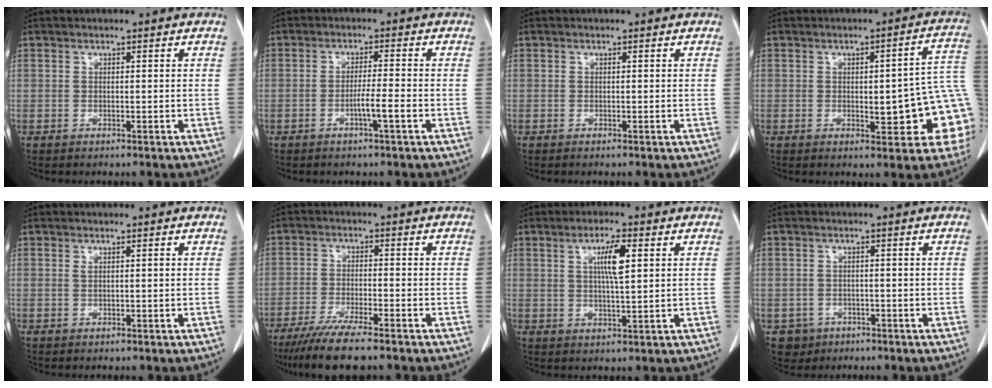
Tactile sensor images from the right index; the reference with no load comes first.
{"total": 3.4, "force": [-1.4, -0.5, 3.0], "torque": [-0.049, -0.001, -0.026]}
{"total": 0.0}
{"total": 13.3, "force": [-2.0, 3.7, 12.7], "torque": [-0.112, 0.025, -0.013]}
{"total": 0.7, "force": [0.2, 0.1, 0.6], "torque": [-0.012, 0.004, 0.006]}
{"total": 8.7, "force": [-7.0, 0.2, 5.3], "torque": [-0.086, -0.023, -0.118]}
{"total": 5.5, "force": [1.6, 0.6, 5.2], "torque": [-0.093, -0.001, 0.029]}
{"total": 3.6, "force": [-1.6, 3.2, 0.0], "torque": [-0.001, 0.010, -0.023]}